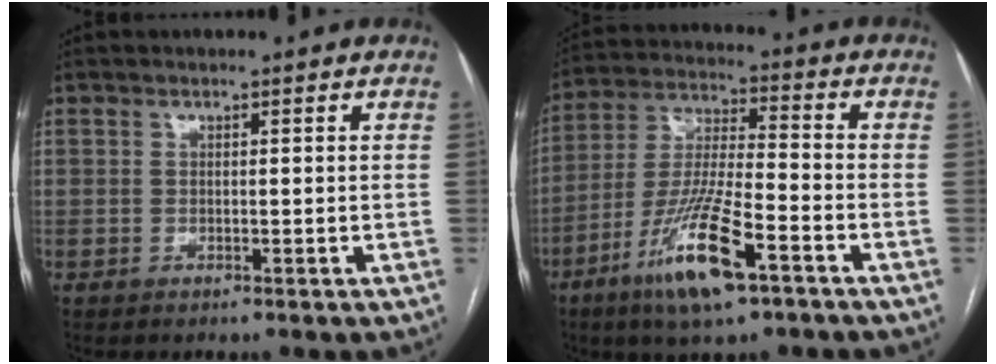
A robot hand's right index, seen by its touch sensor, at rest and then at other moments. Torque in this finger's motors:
{"motor_torque": [1.12, -1.02, 0.52, 0.21]}